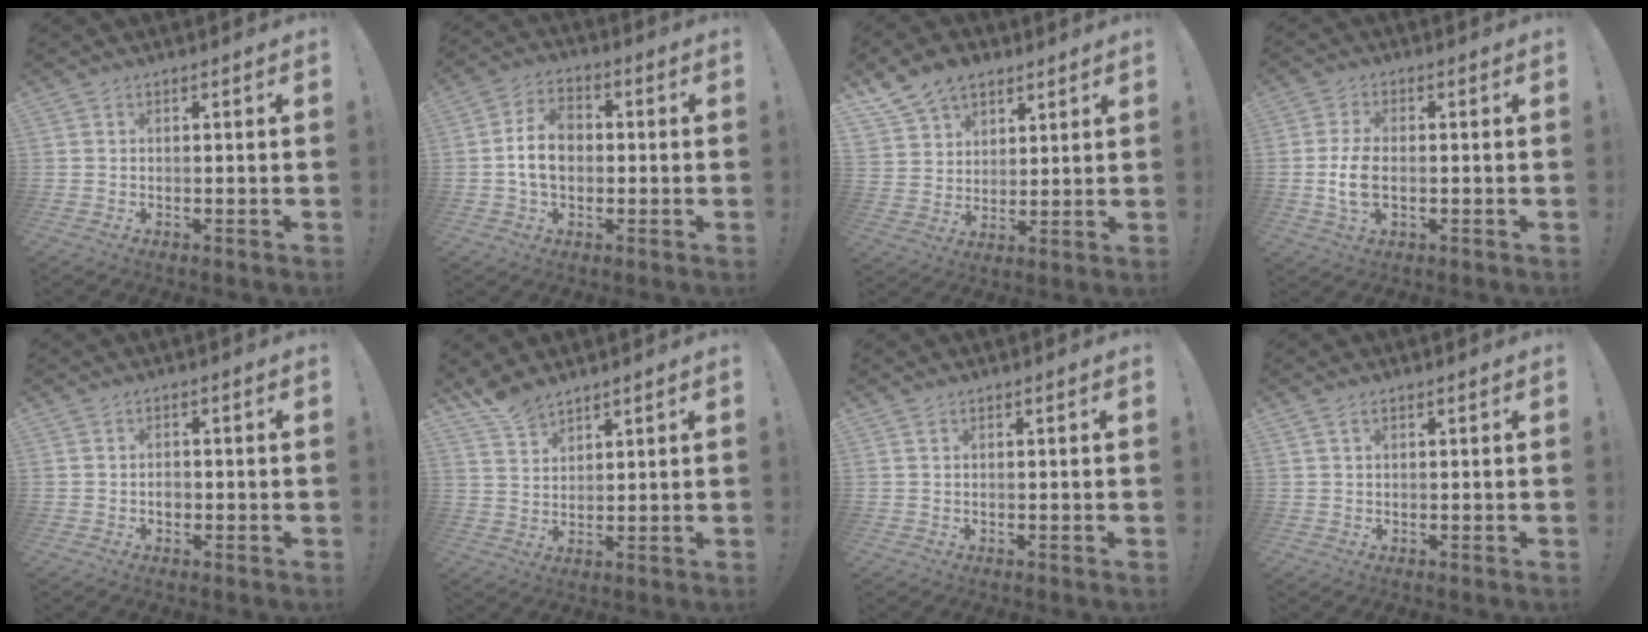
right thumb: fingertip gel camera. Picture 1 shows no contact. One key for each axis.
{"total": 9.8, "fx": -0.7, "fy": 6.9, "fz": 7.0, "tx": -0.122, "ty": 0.012, "tz": -0.011}
{"total": 11.0, "fx": 7.4, "fy": 7.6, "fz": 3.1, "tx": -0.058, "ty": -0.042, "tz": 0.146}
{"total": 7.0, "fx": -1.1, "fy": 3.8, "fz": 5.9, "tx": -0.116, "ty": -0.004, "tz": -0.017}
{"total": 2.1, "fx": -1.0, "fy": 1.6, "fz": 1.0, "tx": -0.014, "ty": 0.003, "tz": -0.018}
{"total": 6.1, "fx": 5.4, "fy": 2.1, "fz": 2.0, "tx": -0.042, "ty": -0.030, "tz": 0.103}
{"total": 0.6, "fx": 0.3, "fy": 0.3, "fz": 0.4, "tx": -0.003, "ty": -0.002, "tz": 0.005}
{"total": 1.9, "fx": 0.9, "fy": 0.9, "fz": 1.3, "tx": -0.027, "ty": 0.002, "tz": 0.017}